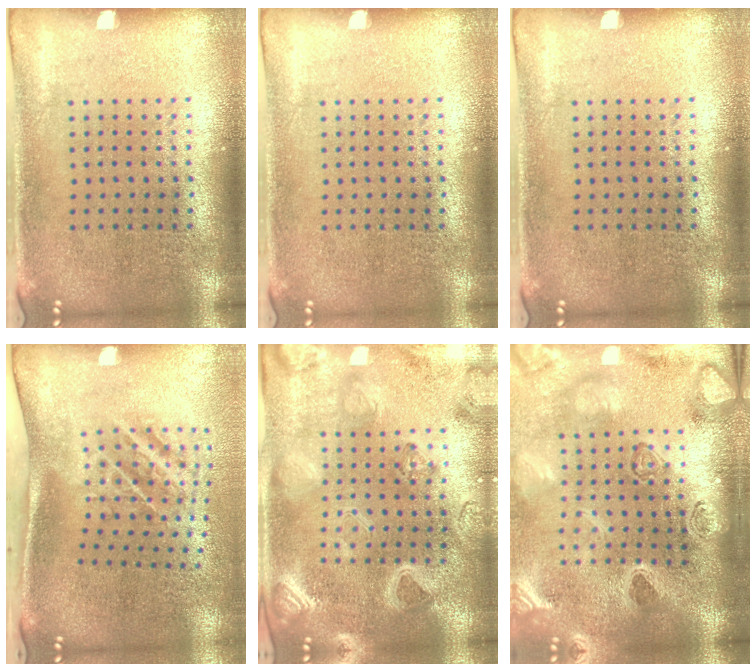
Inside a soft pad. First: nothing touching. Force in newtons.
{"total": 0.0}
{"total": 0.0}
{"total": 2.0, "press": 1.2, "slide": 1.7}
{"total": 3.2, "press": 3.1, "slide": 1.1}
{"total": 4.2, "press": 3.2, "slide": 2.7}